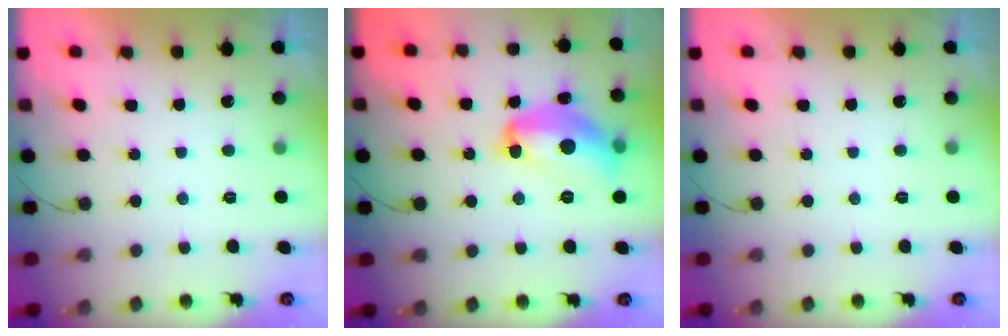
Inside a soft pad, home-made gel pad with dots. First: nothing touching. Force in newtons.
{"total": 15.0, "press": 14.9, "slide": 0.9}
{"total": 0.0}